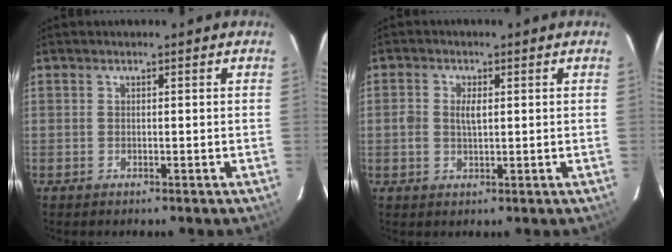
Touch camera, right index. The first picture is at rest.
{"total": 3.3, "force": [0.2, 1.9, 2.7], "torque": [-0.053, 0.003, 0.003]}